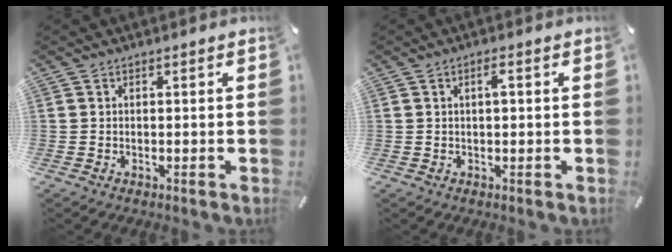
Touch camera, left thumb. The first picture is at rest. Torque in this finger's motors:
{"motor_torque": [-0.14, -0.06, -0.02, 0.00, 0.00]}